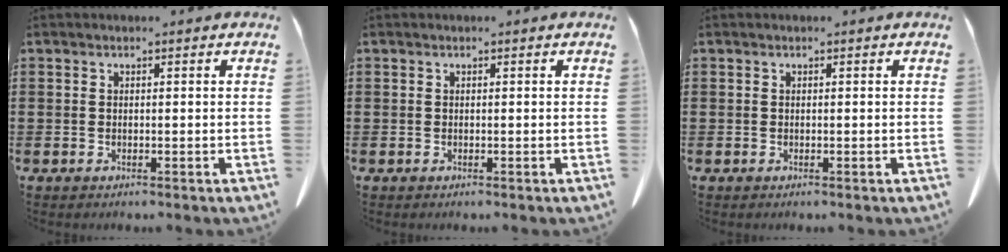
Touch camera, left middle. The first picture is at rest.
{"total": 0.0}
{"total": 0.0}